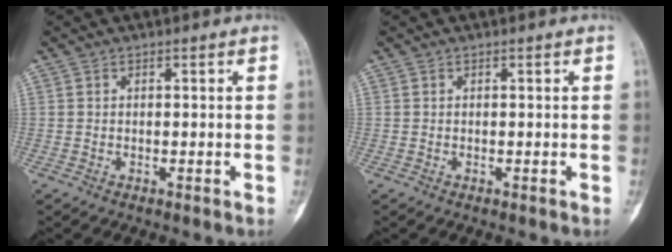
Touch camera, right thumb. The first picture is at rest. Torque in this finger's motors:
{"motor_torque": [0.02, 0.02, 0.04, -0.04, 0.00]}